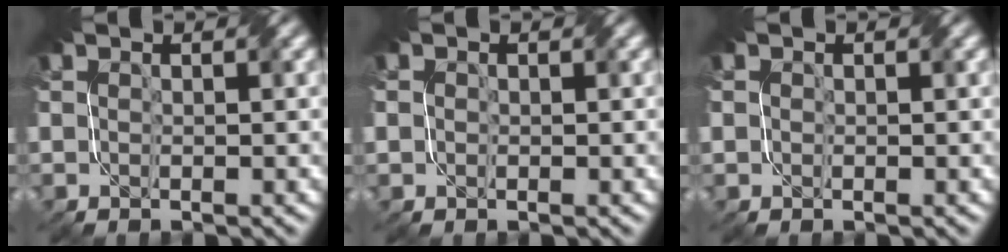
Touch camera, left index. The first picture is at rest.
{"total": 1.2, "force": [0.3, 1.1, 0.2], "torque": [-0.002, -0.002, 0.002]}
{"total": 0.8, "force": [0.3, 0.8, 0.1], "torque": [-0.001, -0.004, 0.002]}